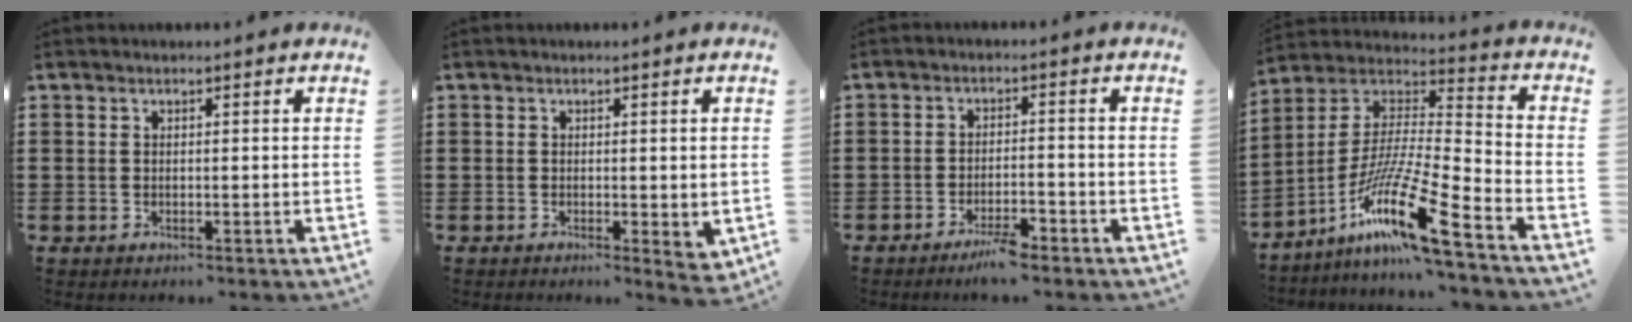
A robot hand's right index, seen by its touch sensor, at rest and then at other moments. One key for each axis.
{"total": 1.4, "fx": -0.3, "fy": 0.6, "fz": 1.2, "tx": -0.022, "ty": -0.001, "tz": -0.004}
{"total": 3.5, "fx": -2.7, "fy": 0.4, "fz": 2.1, "tx": -0.042, "ty": 0.001, "tz": -0.052}
{"total": 16.2, "fx": -10.8, "fy": 1.4, "fz": 12.0, "tx": -0.243, "ty": 0.005, "tz": -0.203}